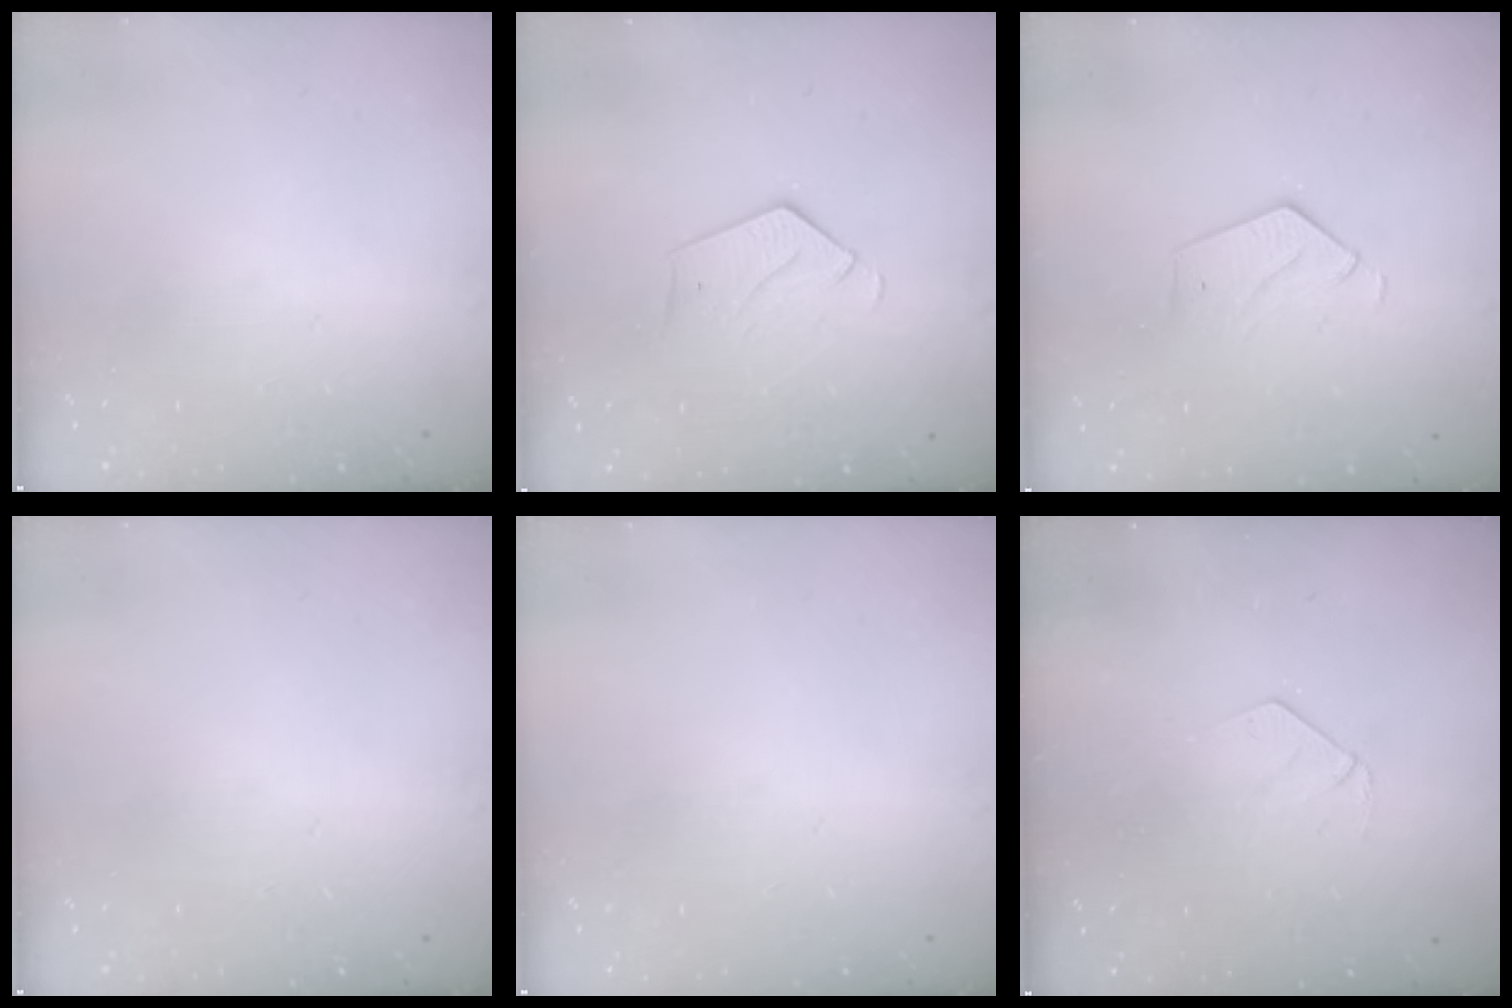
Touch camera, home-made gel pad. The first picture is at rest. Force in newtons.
{"total": 3.1, "press": 3.1, "slide": 0.1}
{"total": 3.6, "press": 3.6, "slide": 0.3}
{"total": 0.0}
{"total": 0.0}
{"total": 3.5, "press": 3.5, "slide": 0.2}